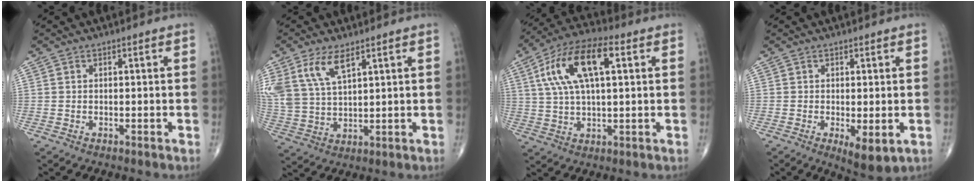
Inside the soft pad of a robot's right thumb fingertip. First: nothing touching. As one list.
[{"total": 9.7, "force": [5.4, 4.3, 6.9], "torque": [-0.149, -0.012, 0.120]}, {"total": 15.0, "force": [4.4, 6.2, 12.9], "torque": [-0.250, 0.020, 0.076]}, {"total": 5.6, "force": [-1.5, 2.0, 5.0], "torque": [-0.076, -0.018, -0.016]}]